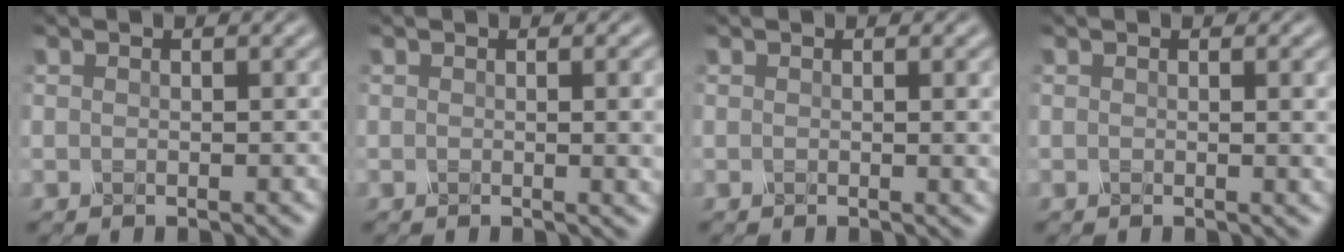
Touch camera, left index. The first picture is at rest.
{"total": 4.3, "force": [0.3, 1.6, 4.0], "torque": [-0.027, 0.006, 0.004]}
{"total": 2.5, "force": [0.3, 0.9, 2.3], "torque": [-0.017, 0.001, 0.002]}
{"total": 2.6, "force": [0.3, 0.9, 2.4], "torque": [-0.019, 0.002, 0.002]}